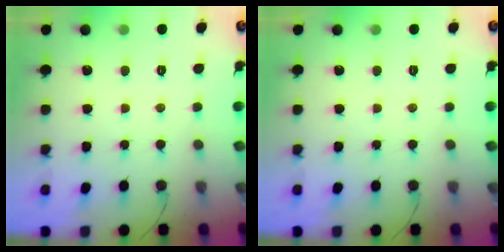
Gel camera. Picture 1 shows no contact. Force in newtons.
{"total": 0.0}